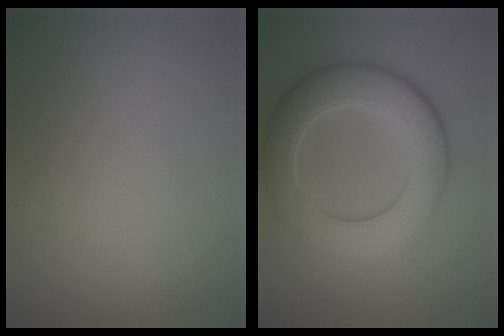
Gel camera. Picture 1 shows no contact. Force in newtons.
{"total": 7.9, "press": 7.9, "slide": 0.6}